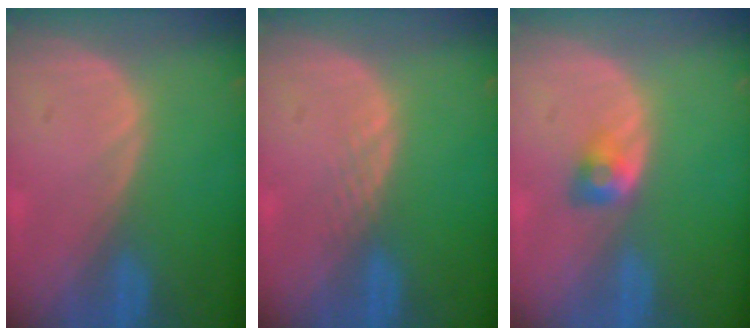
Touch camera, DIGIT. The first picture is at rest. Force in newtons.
{"total": 1.3, "press": 1.2, "slide": 0.1}
{"total": 2.8, "press": 2.4, "slide": 1.4}